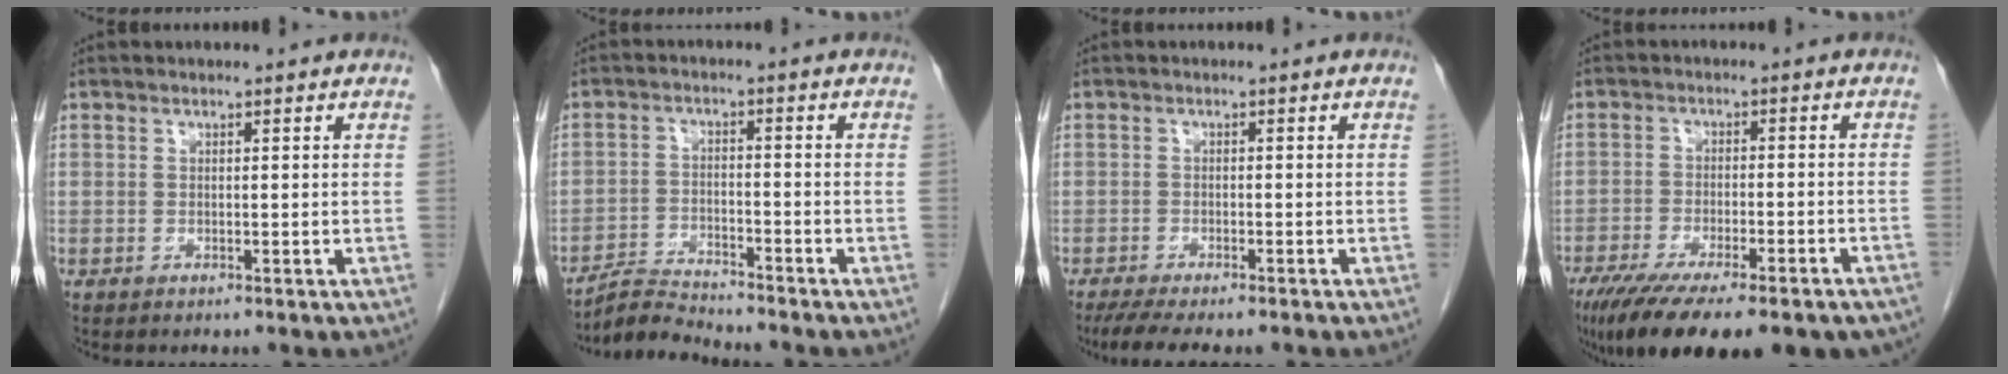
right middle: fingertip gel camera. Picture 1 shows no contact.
{"total": 4.6, "force": [-4.6, -0.6, -0.3], "torque": [0.000, -0.012, -0.084]}
{"total": 6.9, "force": [-5.7, 1.3, 3.8], "torque": [-0.055, -0.013, -0.088]}
{"total": 22.4, "force": [-16.9, 5.7, 13.6], "torque": [-0.200, -0.032, -0.229]}